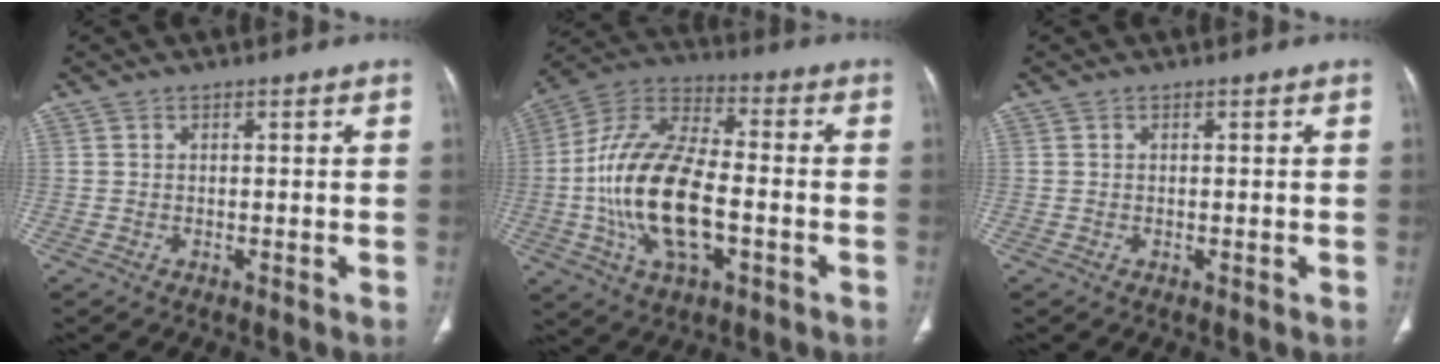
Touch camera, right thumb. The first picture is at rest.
{"total": 19.9, "force": [-3.5, 9.8, 16.9], "torque": [-0.327, 0.027, -0.062]}
{"total": 0.0}